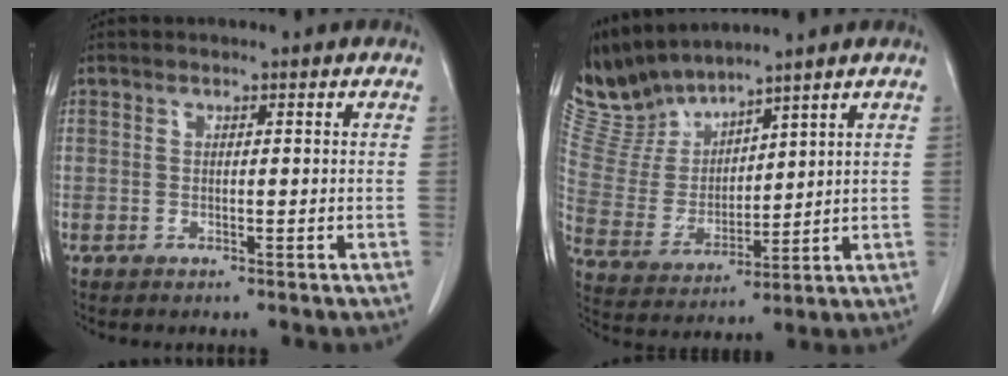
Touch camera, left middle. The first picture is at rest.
{"total": 9.1, "force": [9.0, 0.7, 0.9], "torque": [-0.046, 0.005, 0.209]}